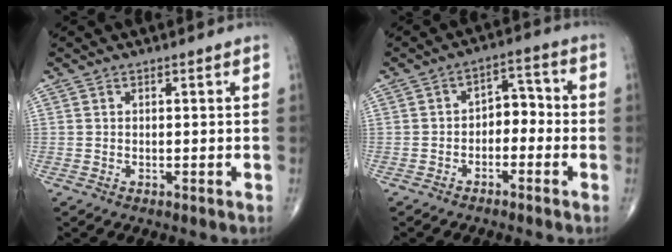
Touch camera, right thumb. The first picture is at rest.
{"total": 5.5, "force": [-1.9, 3.7, 3.6], "torque": [-0.026, 0.040, -0.042]}